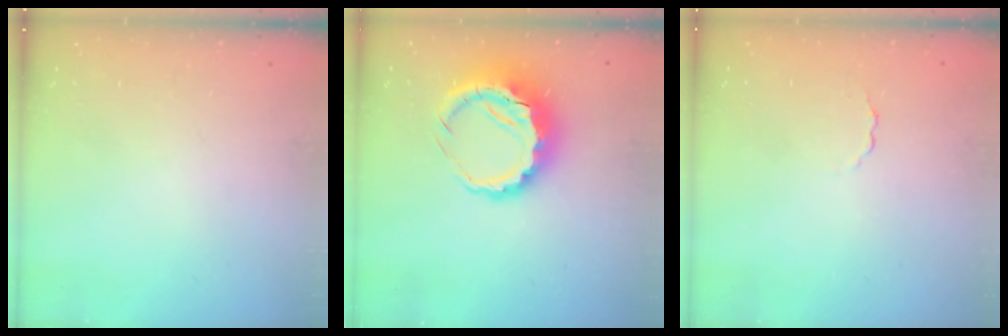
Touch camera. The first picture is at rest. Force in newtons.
{"total": 10.0, "press": 9.7, "slide": 2.4}
{"total": 1.7, "press": 1.6, "slide": 0.5}